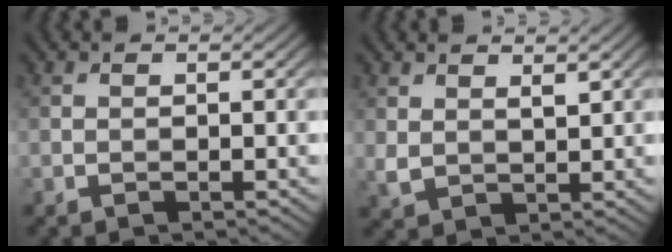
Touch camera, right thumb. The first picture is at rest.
{"total": 2.7, "force": [1.7, 1.5, 1.6], "torque": [-0.041, -0.006, 0.038]}